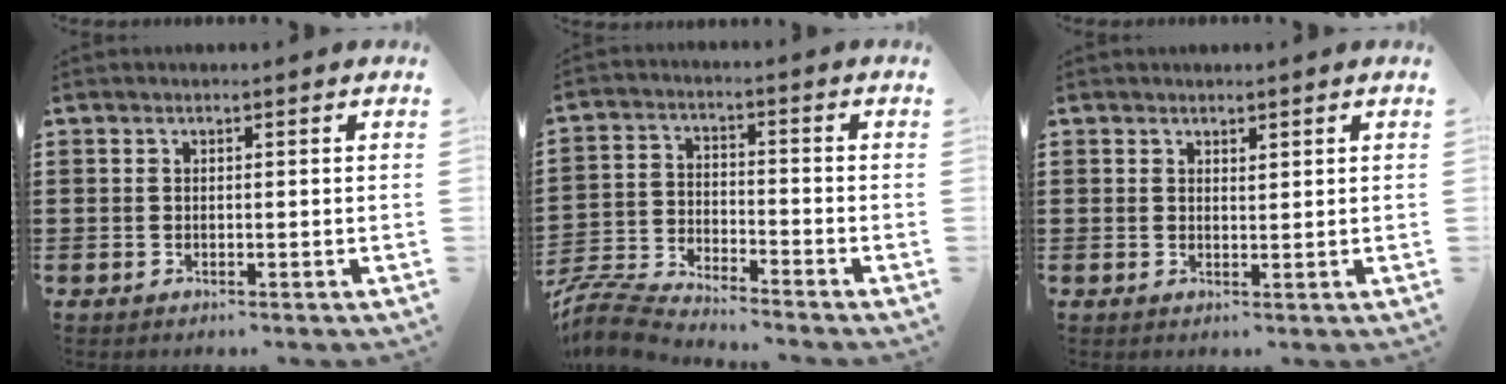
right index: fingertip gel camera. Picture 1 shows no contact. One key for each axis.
{"total": 6.8, "fx": -6.8, "fy": 0.1, "fz": 1.0, "tx": -0.045, "ty": -0.006, "tz": -0.141}
{"total": 0.9, "fx": 0.9, "fy": 0.3, "fz": 0.2, "tx": -0.004, "ty": 0.002, "tz": 0.016}